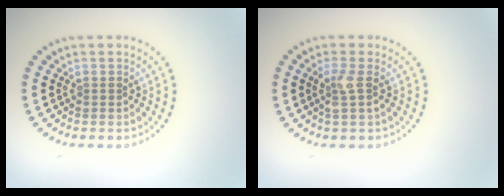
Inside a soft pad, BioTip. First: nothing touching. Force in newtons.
{"total": 1.8, "press": 1.5, "slide": 0.9}